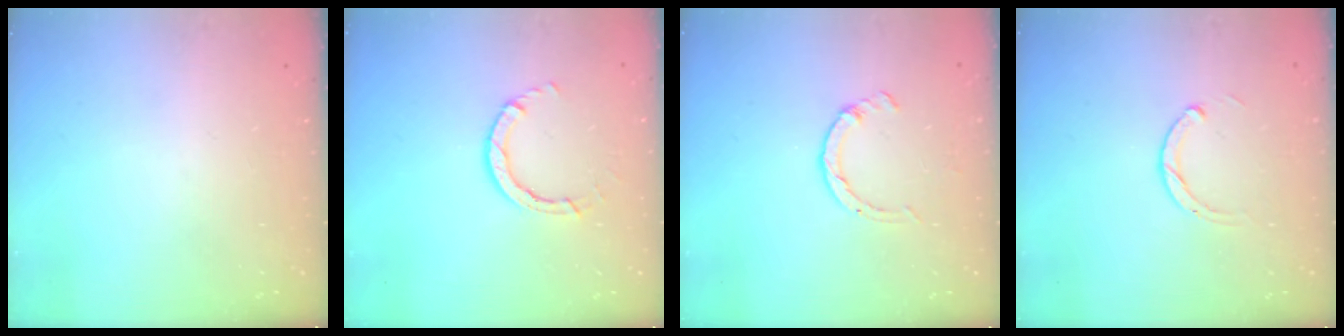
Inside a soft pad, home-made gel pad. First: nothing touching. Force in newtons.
{"total": 3.7, "press": 3.7, "slide": 0.4}
{"total": 2.6, "press": 2.6, "slide": 0.4}
{"total": 2.3, "press": 2.3, "slide": 0.3}